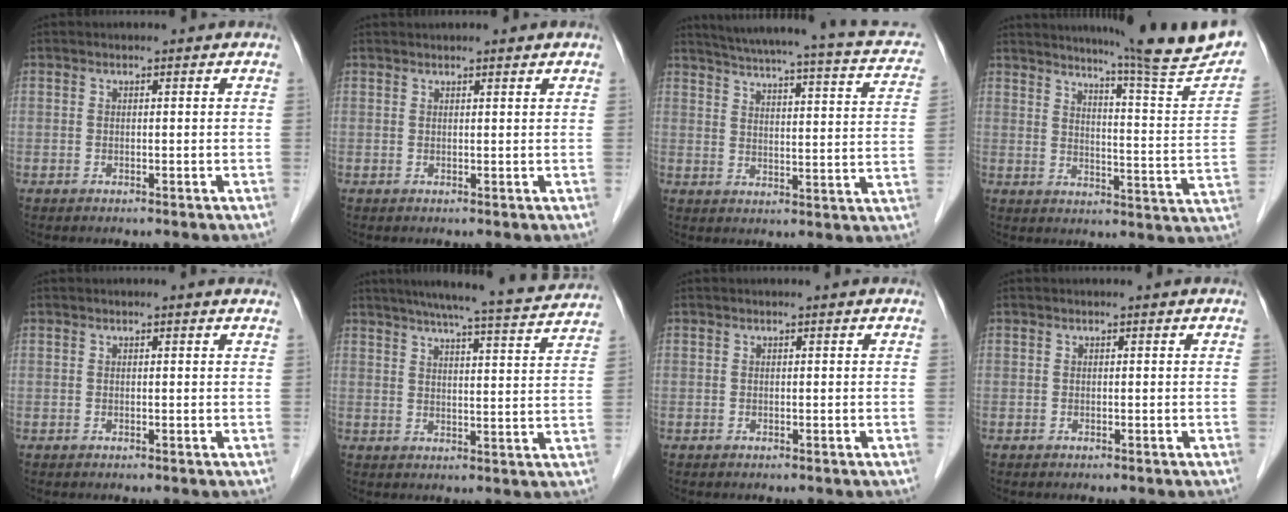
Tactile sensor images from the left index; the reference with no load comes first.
{"total": 1.8, "force": [1.6, -0.1, 0.8], "torque": [-0.009, 0.019, 0.027]}
{"total": 22.2, "force": [18.4, 3.4, 12.1], "torque": [-0.172, 0.000, 0.215]}
{"total": 18.9, "force": [16.6, -2.3, 8.7], "torque": [-0.126, -0.085, 0.202]}
{"total": 0.7, "force": [0.6, -0.1, 0.4], "torque": [-0.012, 0.004, 0.007]}
{"total": 18.2, "force": [16.5, 0.1, 7.8], "torque": [-0.123, -0.009, 0.206]}
{"total": 0.0}
{"total": 0.0}